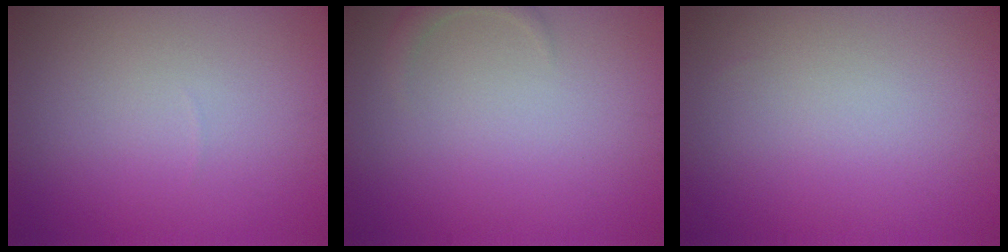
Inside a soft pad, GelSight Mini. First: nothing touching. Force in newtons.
{"total": 1.2, "press": 1.2, "slide": 0.1}
{"total": 0.0}